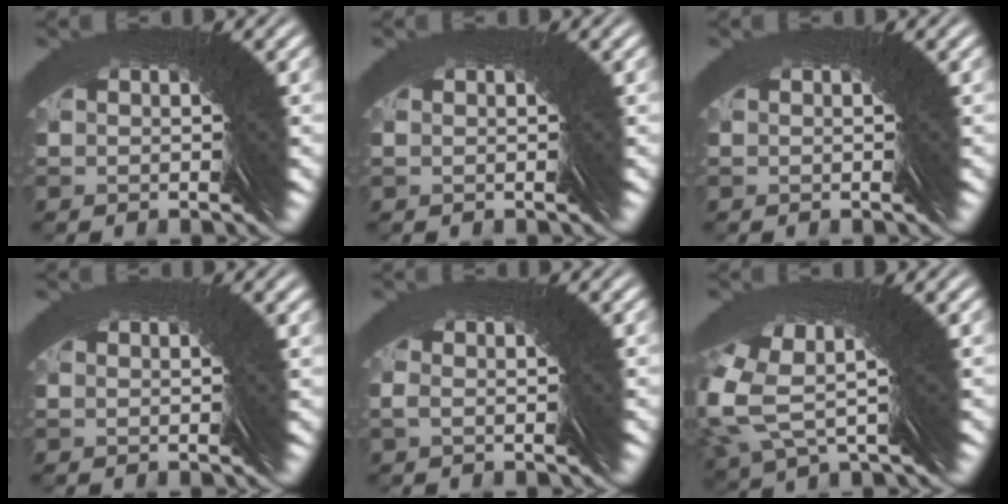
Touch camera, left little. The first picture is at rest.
{"total": 1.4, "force": [0.5, -1.2, -0.5], "torque": [0.016, 0.012, 0.005]}
{"total": 0.0}
{"total": 2.0, "force": [0.5, -1.7, -1.0], "torque": [0.023, 0.013, 0.005]}
{"total": 1.5, "force": [0.3, -1.4, -0.4], "torque": [0.019, 0.017, -0.002]}
{"total": 5.7, "force": [3.8, 1.5, 4.0], "torque": [-0.070, 0.042, 0.038]}